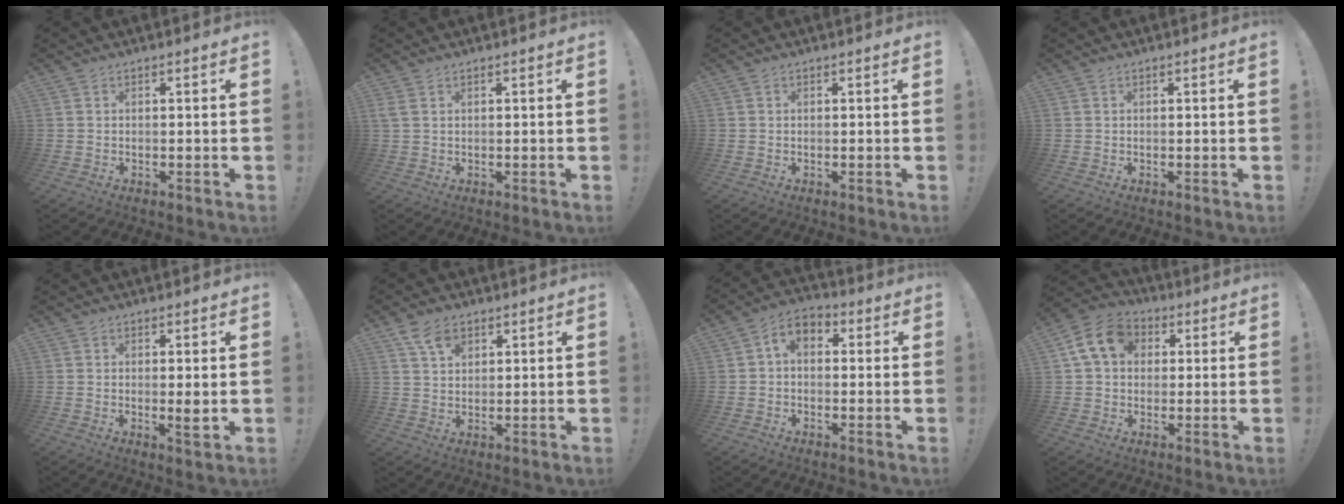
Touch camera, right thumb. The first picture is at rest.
{"total": 2.1, "force": [1.1, 0.9, 1.5], "torque": [-0.035, 0.004, 0.022]}
{"total": 0.0}
{"total": 0.0}
{"total": 3.4, "force": [0.4, 0.3, 3.4], "torque": [-0.031, -0.016, 0.002]}
{"total": 5.9, "force": [3.5, 3.8, 3.0], "torque": [-0.042, -0.011, 0.065]}
{"total": 5.3, "force": [0.3, 3.8, 3.8], "torque": [-0.071, 0.003, 0.007]}
{"total": 12.4, "force": [3.7, 9.6, 6.9], "torque": [-0.114, 0.004, 0.074]}